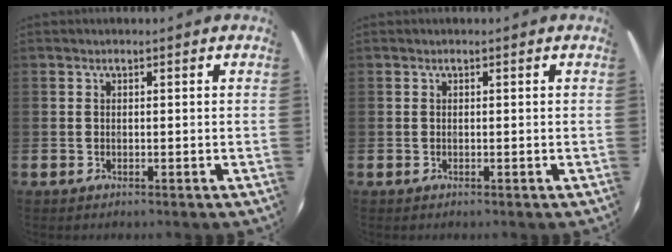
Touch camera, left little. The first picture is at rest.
{"total": 0.0}